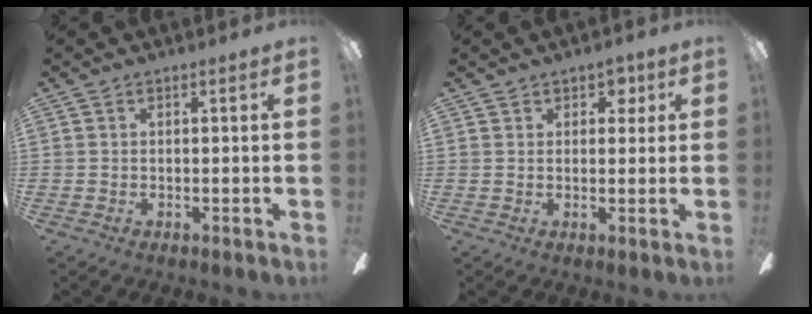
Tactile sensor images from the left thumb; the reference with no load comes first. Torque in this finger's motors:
{"motor_torque": [0.11, 0.21, -0.17, 0.00, 0.00]}